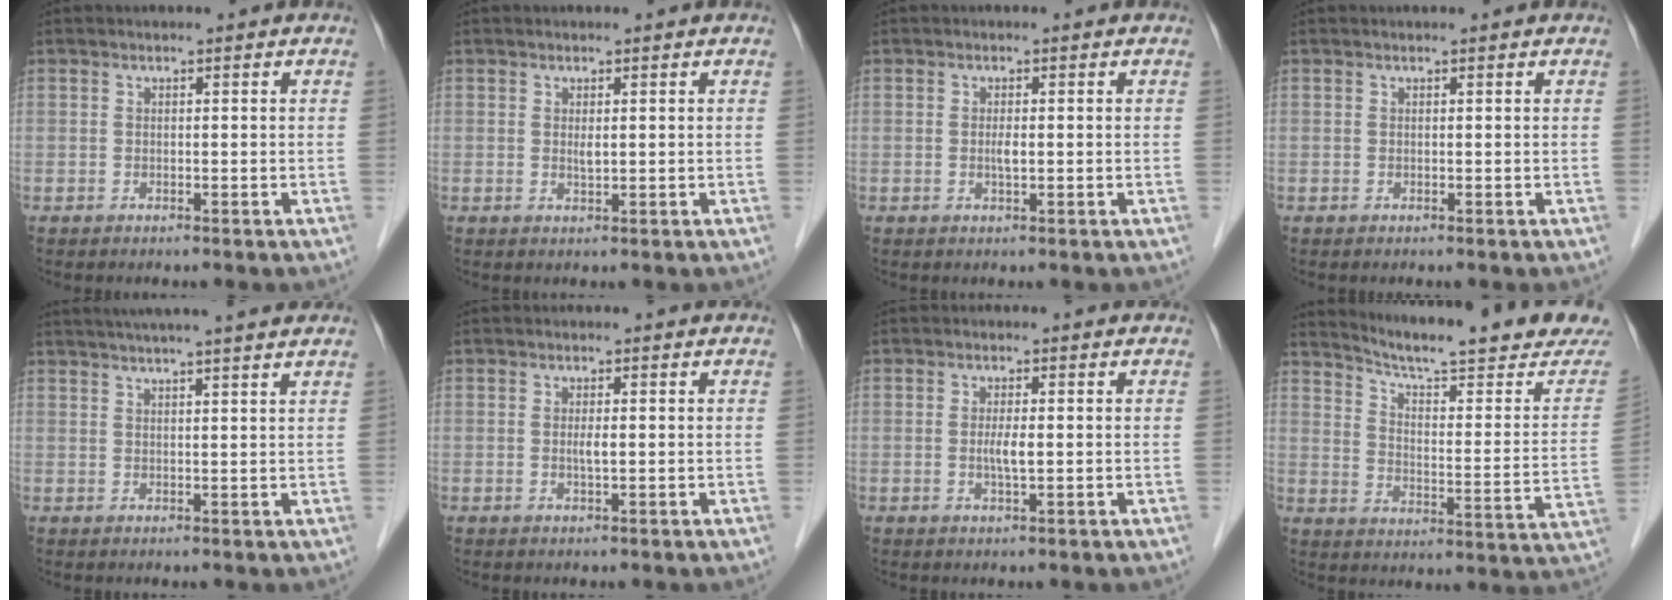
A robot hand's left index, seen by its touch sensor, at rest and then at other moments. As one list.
[{"total": 0.9, "force": [0.3, 0.2, 0.9], "torque": [-0.020, -0.003, 0.006]}, {"total": 1.2, "force": [-0.1, 0.2, 1.2], "torque": [-0.024, -0.001, -0.001]}, {"total": 0.6, "force": [0.5, 0.0, 0.1], "torque": [-0.003, 0.002, 0.007]}, {"total": 12.8, "force": [11.1, -0.1, 6.4], "torque": [-0.104, 0.031, 0.140]}, {"total": 1.3, "force": [0.0, 0.2, 1.3], "torque": [-0.027, -0.001, 0.001]}, {"total": 2.3, "force": [-0.1, 0.3, 2.3], "torque": [-0.047, -0.002, -0.001]}, {"total": 21.8, "force": [19.9, 0.8, 8.8], "torque": [-0.130, -0.075, 0.258]}]